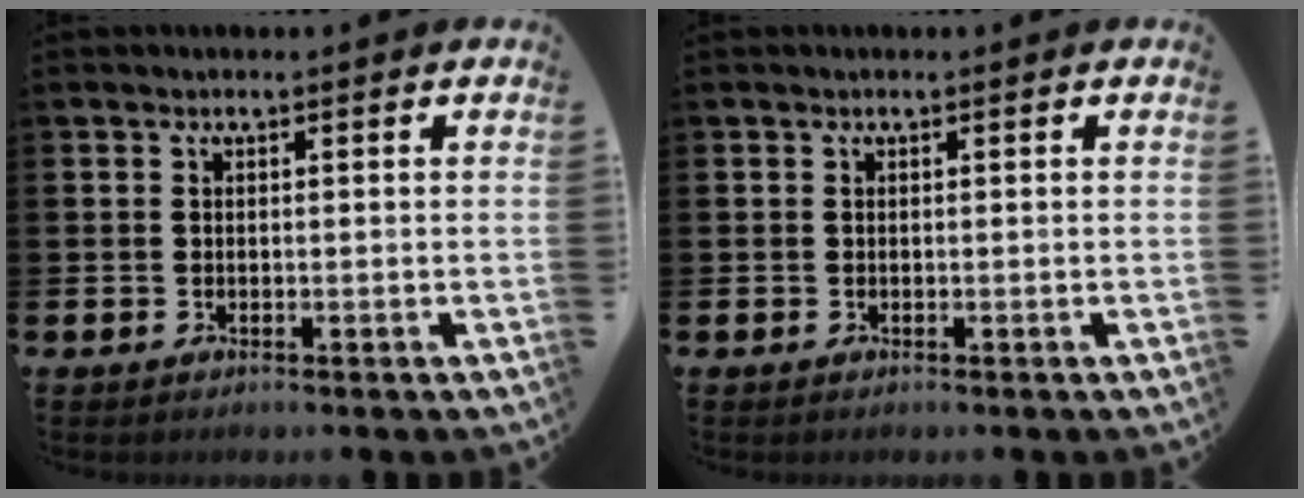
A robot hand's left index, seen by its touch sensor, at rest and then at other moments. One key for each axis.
{"total": 0.0}